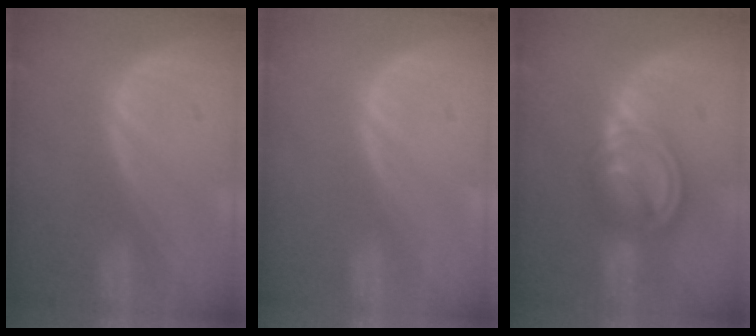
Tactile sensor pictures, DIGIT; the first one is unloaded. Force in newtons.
{"total": 0.5, "press": 0.0, "slide": 0.5}
{"total": 8.1, "press": 6.8, "slide": 4.3}